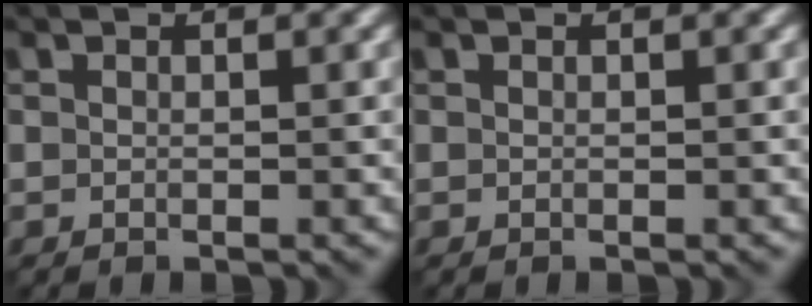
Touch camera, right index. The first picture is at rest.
{"total": 0.0}